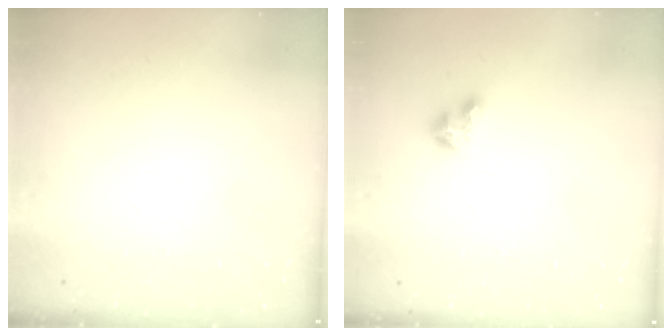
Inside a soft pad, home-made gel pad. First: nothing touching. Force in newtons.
{"total": 2.8, "press": 2.8, "slide": 0.2}